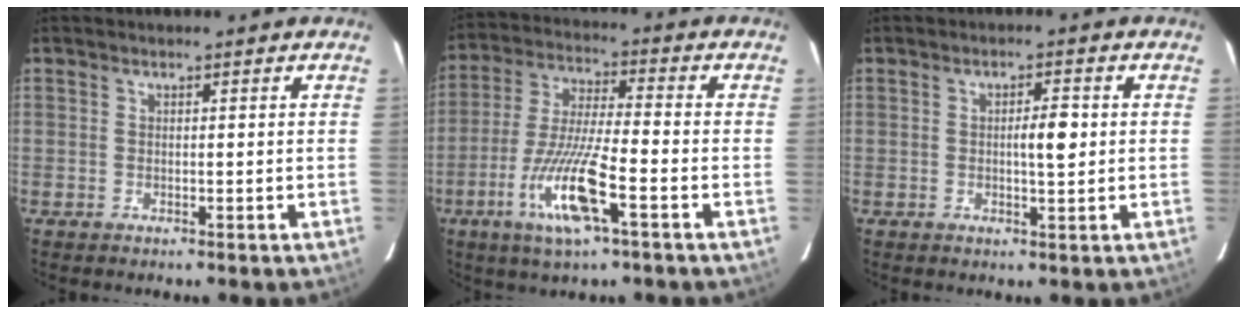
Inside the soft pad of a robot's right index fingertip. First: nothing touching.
{"total": 12.6, "force": [-5.3, 1.1, 11.4], "torque": [-0.228, -0.018, -0.098]}
{"total": 3.4, "force": [0.2, 0.6, 3.3], "torque": [-0.052, 0.002, 0.002]}